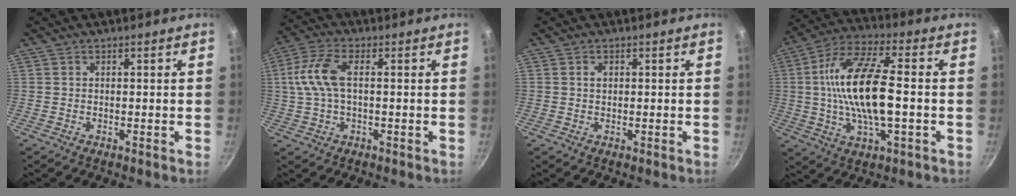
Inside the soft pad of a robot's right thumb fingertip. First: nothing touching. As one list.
[{"total": 8.7, "force": [0.7, 4.3, 7.5], "torque": [-0.168, 0.019, 0.006]}, {"total": 1.2, "force": [0.3, 0.9, 0.7], "torque": [-0.008, 0.004, 0.005]}, {"total": 17.6, "force": [-0.5, 6.7, 16.3], "torque": [-0.306, 0.023, -0.021]}]